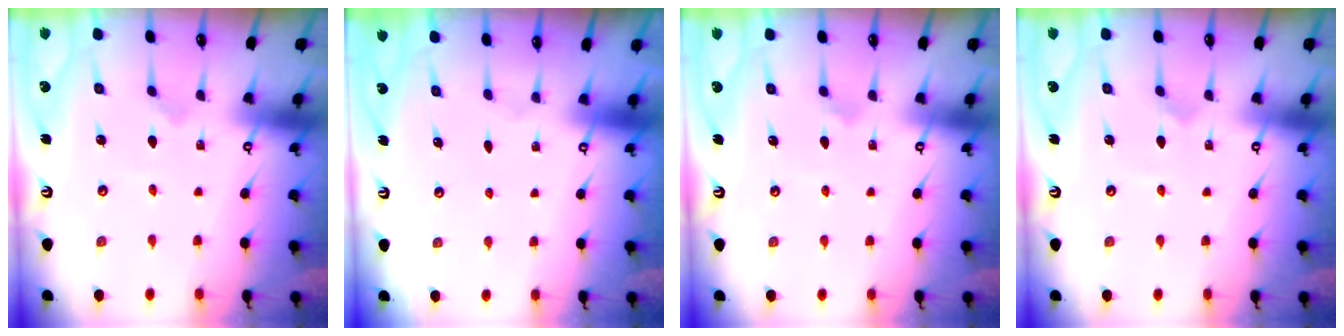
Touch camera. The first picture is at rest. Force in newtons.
{"total": 0.0}
{"total": 2.9, "press": 2.9, "slide": 0.1}
{"total": 1.8, "press": 1.8, "slide": 0.2}